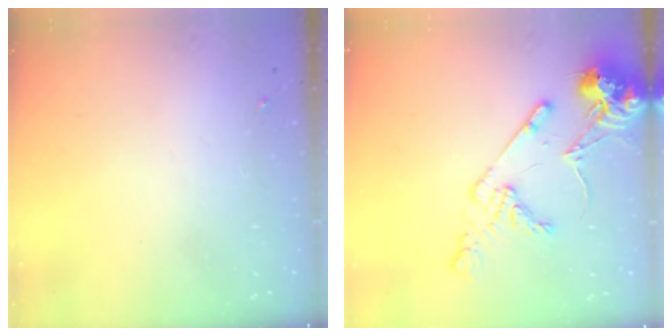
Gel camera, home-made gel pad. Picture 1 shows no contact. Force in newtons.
{"total": 13.7, "press": 13.5, "slide": 2.3}